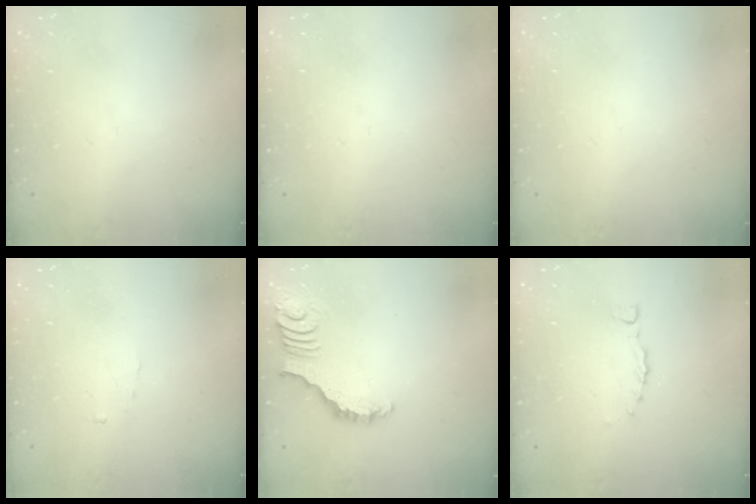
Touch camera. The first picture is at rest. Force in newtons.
{"total": 0.0}
{"total": 0.0}
{"total": 2.6, "press": 2.6, "slide": 0.3}
{"total": 3.4, "press": 3.4, "slide": 0.3}
{"total": 0.0}